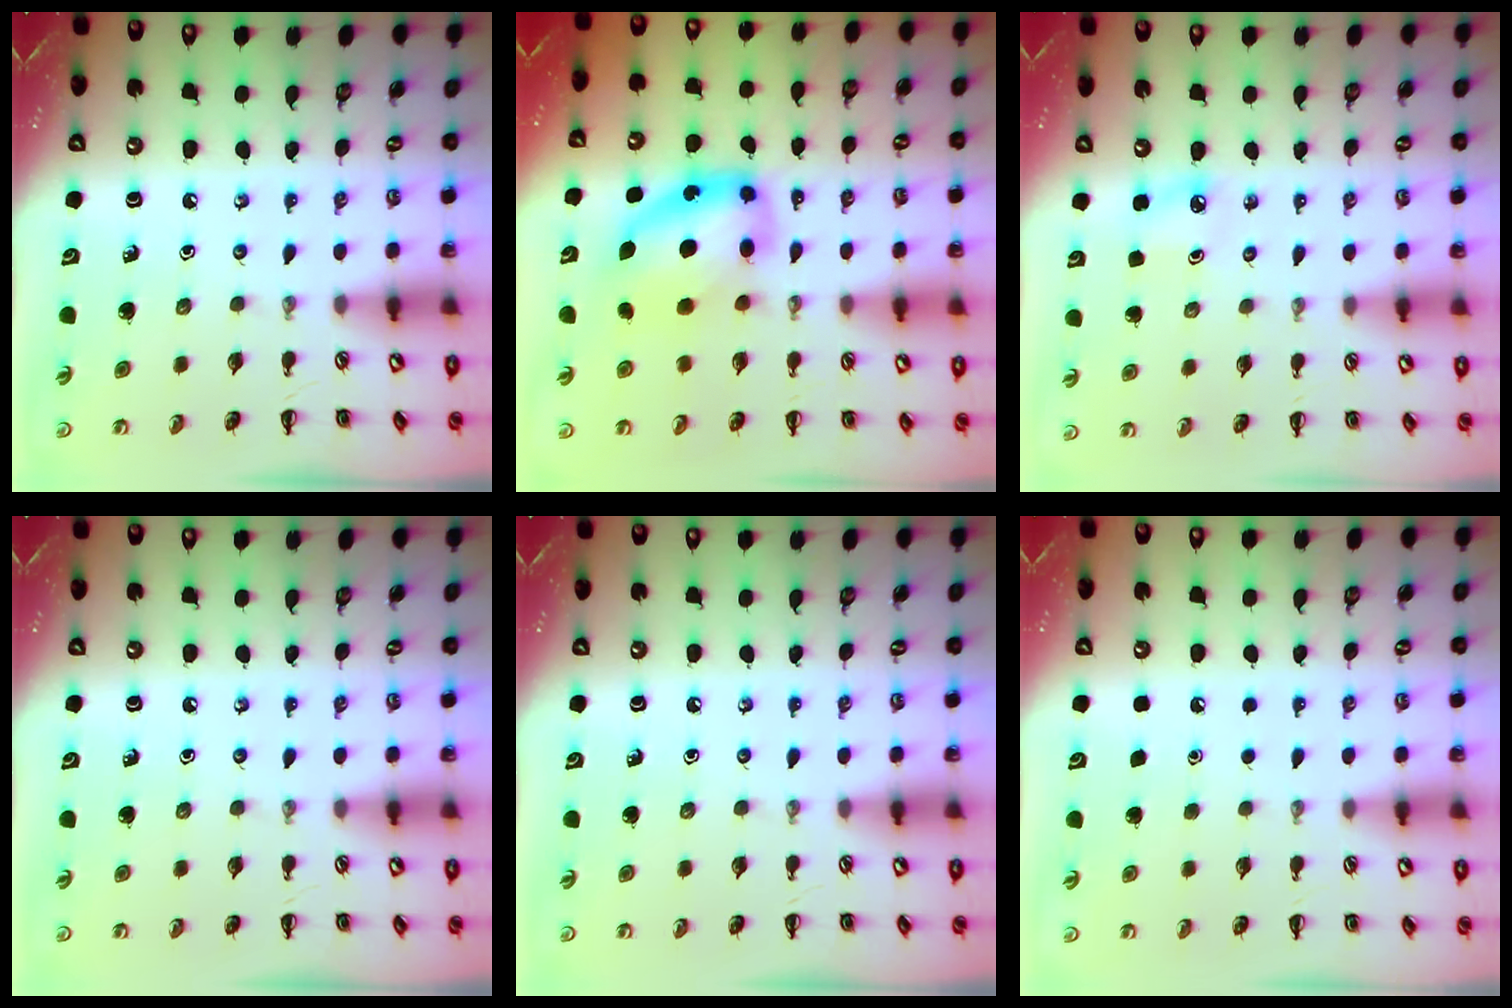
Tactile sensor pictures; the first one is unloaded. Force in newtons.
{"total": 10.6, "press": 10.3, "slide": 2.5}
{"total": 4.1, "press": 4.0, "slide": 1.0}
{"total": 0.0}
{"total": 0.0}
{"total": 2.3, "press": 2.3, "slide": 0.1}